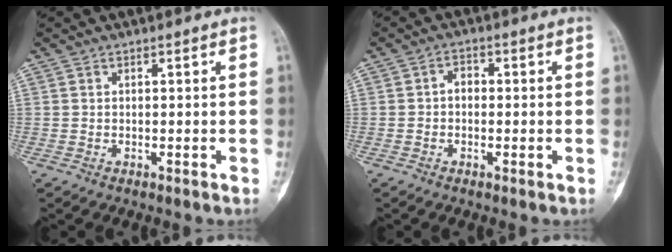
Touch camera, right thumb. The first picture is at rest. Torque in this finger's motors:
{"motor_torque": [0.33, 0.16, 0.13, -0.20, 0.00]}